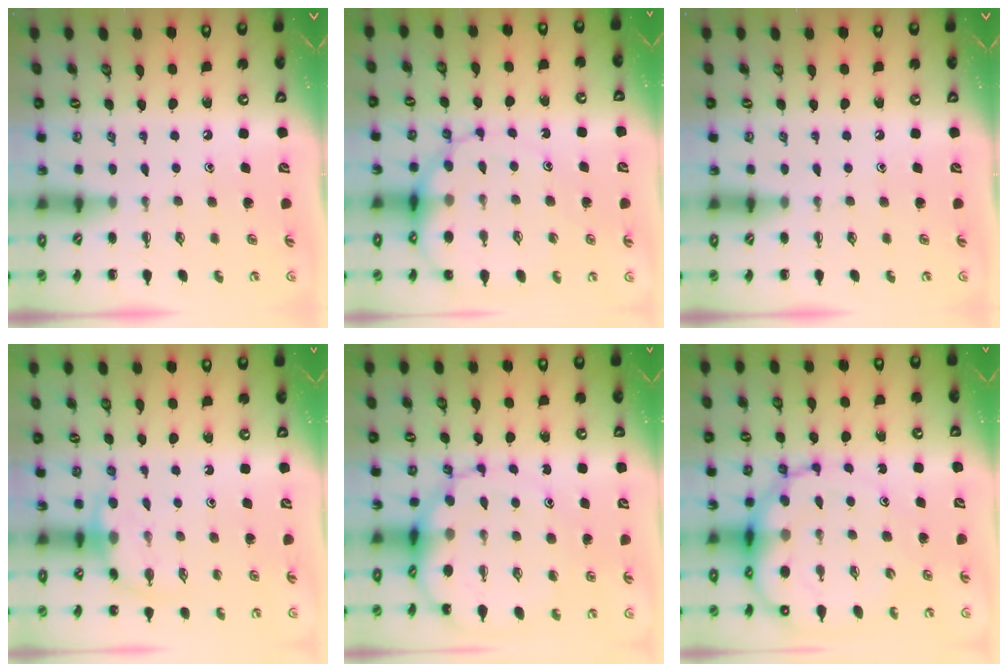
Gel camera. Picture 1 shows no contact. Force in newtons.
{"total": 11.7, "press": 11.4, "slide": 2.8}
{"total": 0.0}
{"total": 6.2, "press": 6.2, "slide": 0.5}
{"total": 11.1, "press": 10.9, "slide": 2.1}
{"total": 16.6, "press": 16.1, "slide": 4.1}